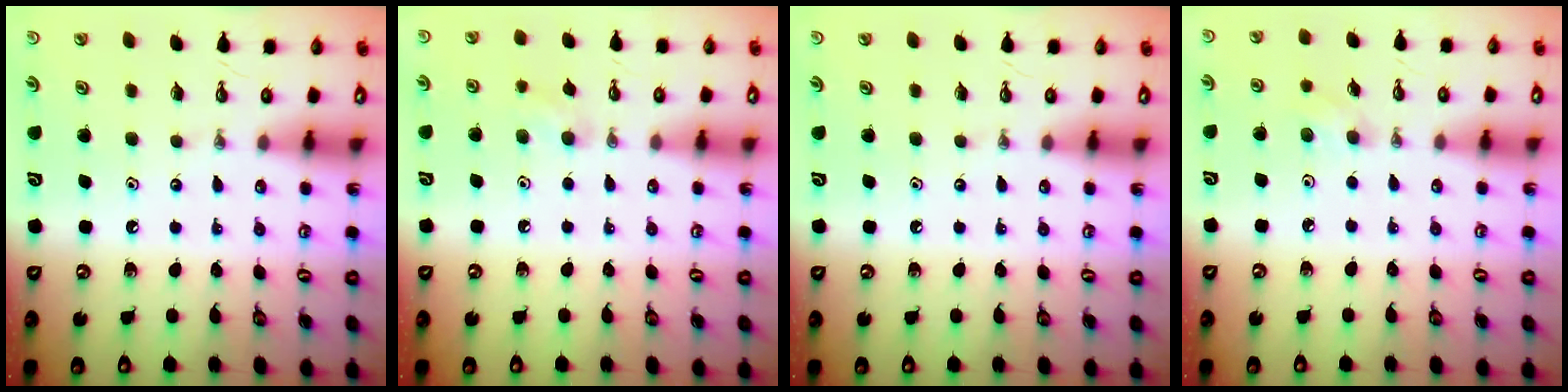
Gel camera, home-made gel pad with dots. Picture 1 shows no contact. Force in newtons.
{"total": 7.8, "press": 7.0, "slide": 3.5}
{"total": 0.0}
{"total": 4.3, "press": 3.9, "slide": 1.9}